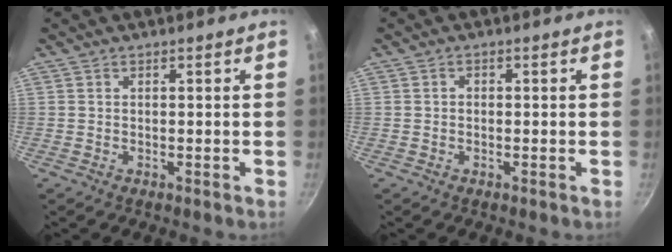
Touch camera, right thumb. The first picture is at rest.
{"total": 1.0, "force": [-0.1, 0.9, 0.5], "torque": [-0.008, 0.006, -0.003]}